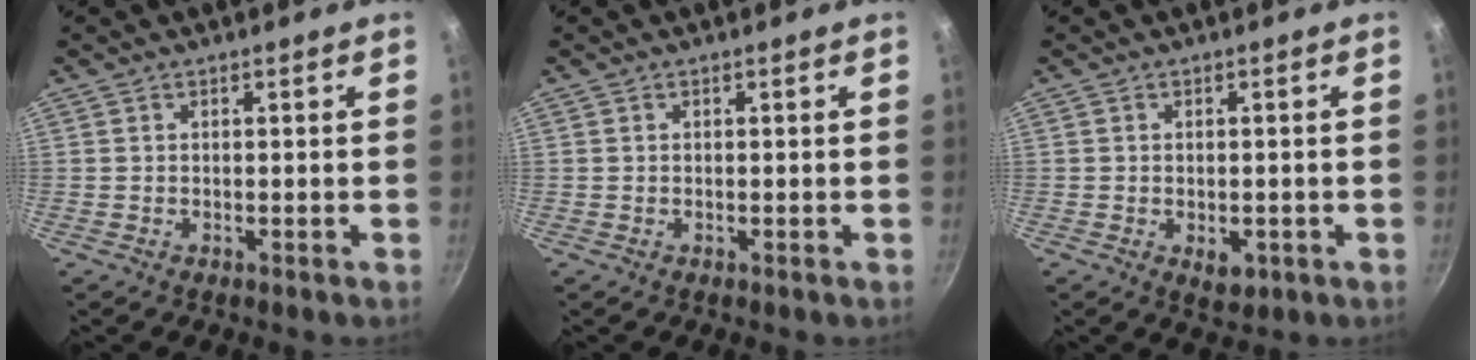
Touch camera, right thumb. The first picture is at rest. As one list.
[{"total": 0.0}, {"total": 3.4, "force": [-1.0, 2.2, 2.4], "torque": [-0.028, -0.001, -0.010]}]